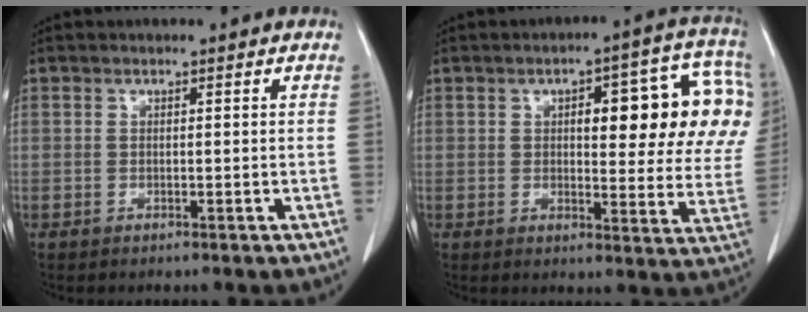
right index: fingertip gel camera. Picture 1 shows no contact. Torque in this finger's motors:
{"motor_torque": [1.25, 0.89, 0.39, 0.10]}